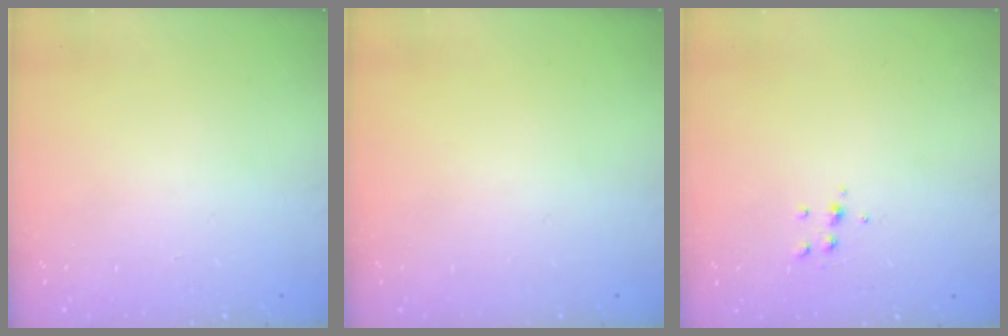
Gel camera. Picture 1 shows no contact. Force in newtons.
{"total": 0.0}
{"total": 5.3, "press": 5.3, "slide": 0.5}